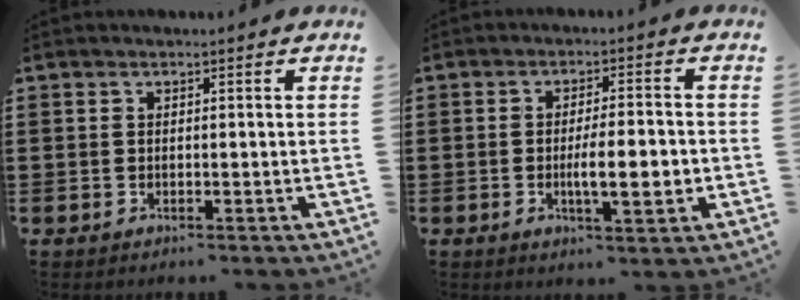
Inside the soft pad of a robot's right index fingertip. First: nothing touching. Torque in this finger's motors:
{"motor_torque": [1.60, -0.53, 0.53, 0.18]}